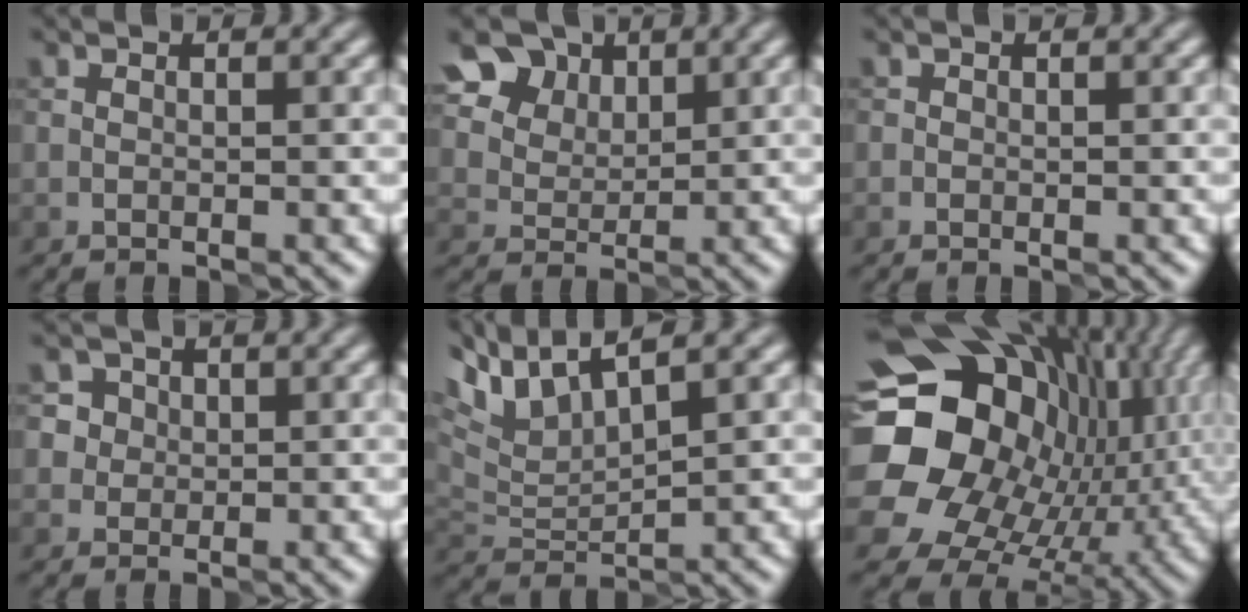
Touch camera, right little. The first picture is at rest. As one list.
[{"total": 9.9, "force": [5.5, 6.9, 4.4], "torque": [-0.103, 0.025, 0.094]}, {"total": 0.0}, {"total": 4.9, "force": [2.3, 3.9, 1.8], "torque": [-0.020, 0.016, 0.027]}, {"total": 6.0, "force": [4.3, 1.5, 3.8], "torque": [-0.089, 0.019, 0.084]}, {"total": 20.1, "force": [2.4, 16.6, 11.2], "torque": [-0.218, -0.017, 0.056]}]